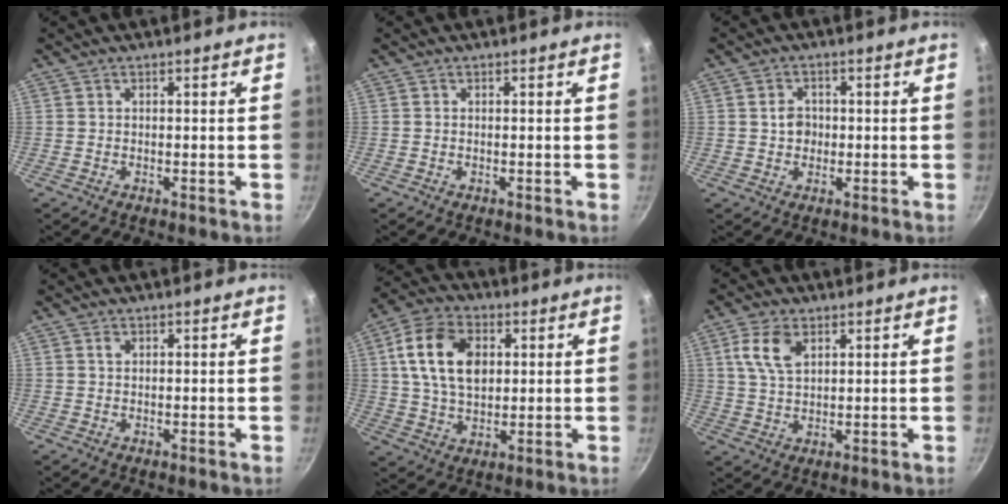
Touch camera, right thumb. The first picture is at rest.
{"total": 0.0}
{"total": 3.4, "force": [0.0, 2.9, 1.8], "torque": [-0.011, 0.007, -0.002]}
{"total": 1.0, "force": [0.4, 0.7, 0.6], "torque": [-0.009, 0.001, 0.007]}
{"total": 14.1, "force": [3.1, 9.4, 10.0], "torque": [-0.163, 0.002, 0.048]}
{"total": 7.2, "force": [3.0, 4.1, 5.1], "torque": [-0.096, -0.003, 0.058]}